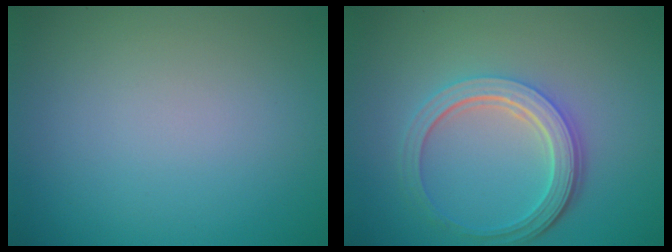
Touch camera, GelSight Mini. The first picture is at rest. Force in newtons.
{"total": 5.1, "press": 3.8, "slide": 3.3}